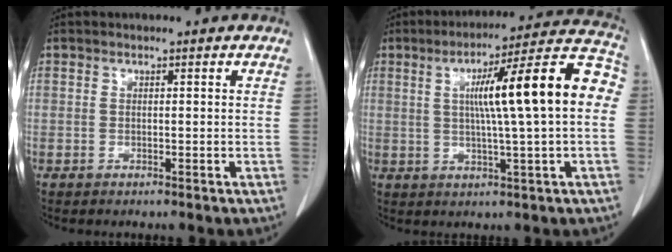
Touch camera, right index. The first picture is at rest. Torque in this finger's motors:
{"motor_torque": [1.37, 0.77, 0.62, 0.10]}